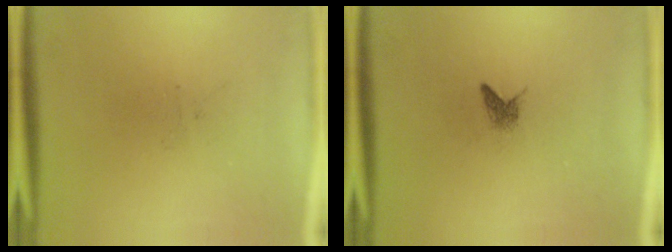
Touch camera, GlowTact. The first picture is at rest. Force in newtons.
{"total": 1.0}